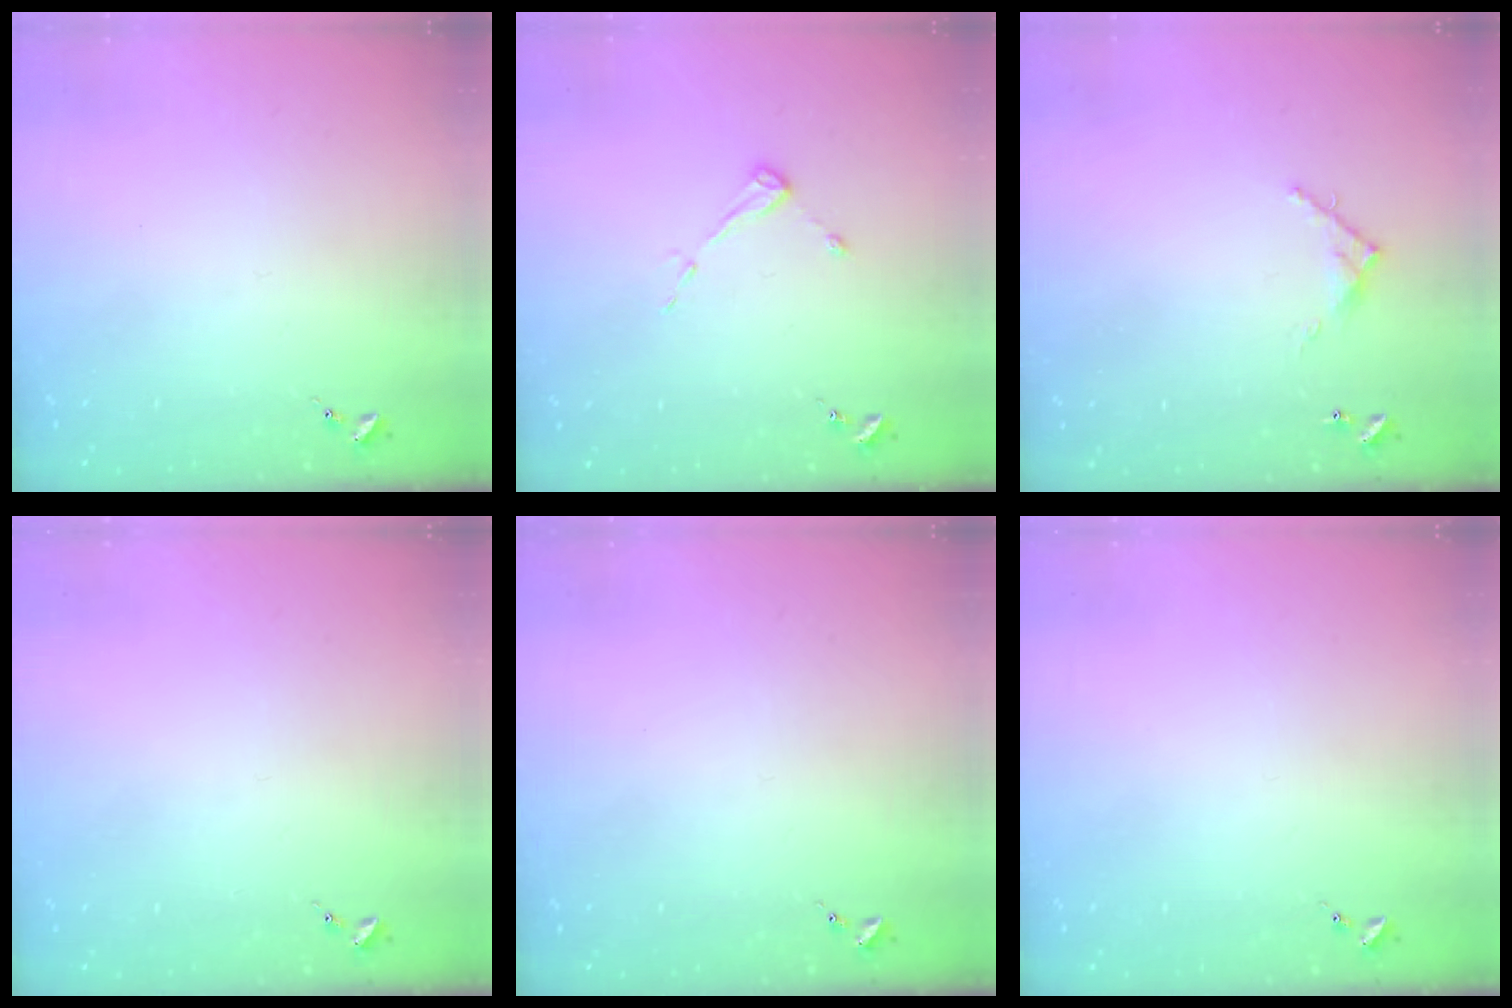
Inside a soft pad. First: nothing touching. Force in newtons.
{"total": 4.3, "press": 4.3, "slide": 0.5}
{"total": 5.5, "press": 5.5, "slide": 0.3}
{"total": 0.0}
{"total": 0.0}
{"total": 0.0}